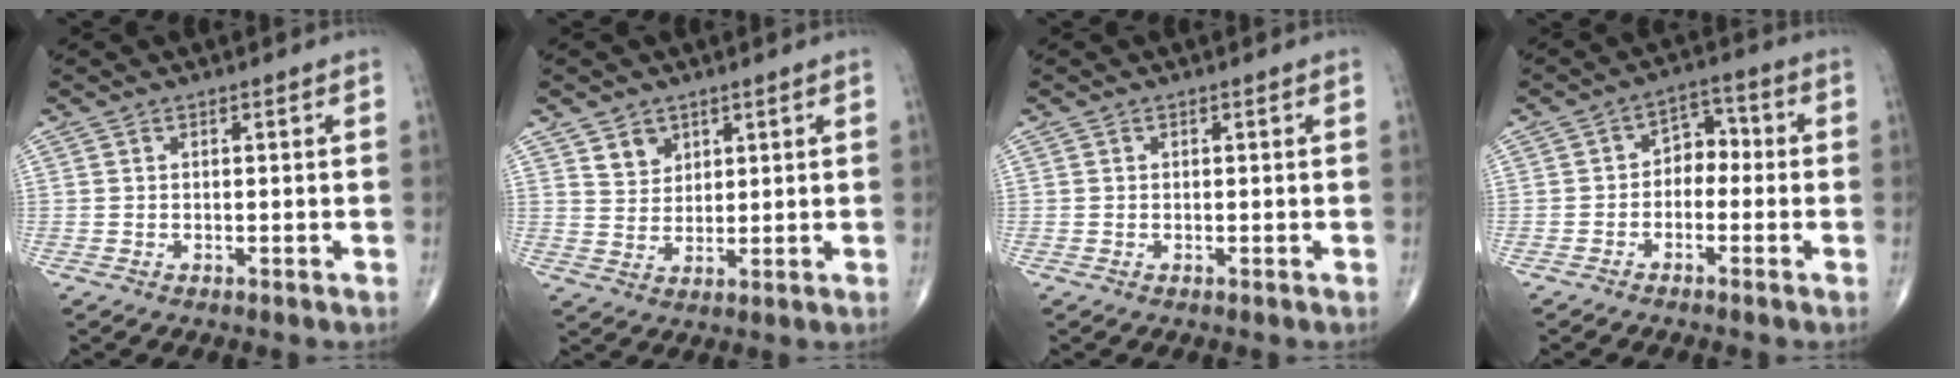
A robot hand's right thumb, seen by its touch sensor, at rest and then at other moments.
{"total": 4.3, "force": [2.6, 3.1, 1.3], "torque": [-0.002, -0.021, 0.053]}
{"total": 0.0}
{"total": 5.2, "force": [-1.1, 3.8, 3.3], "torque": [-0.024, 0.031, -0.034]}